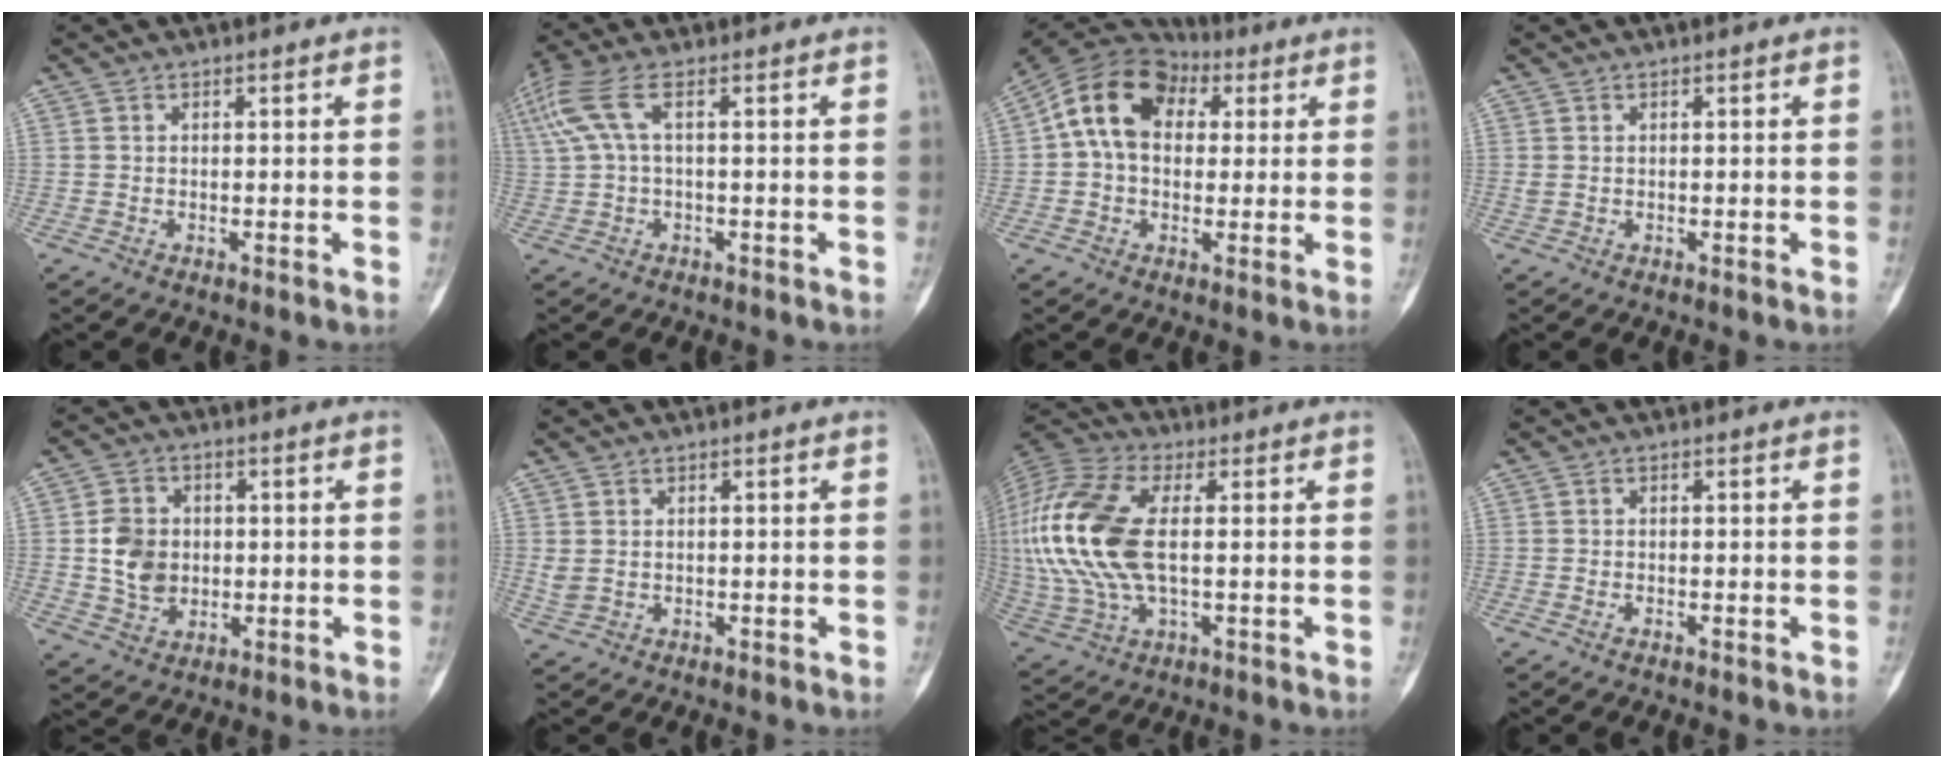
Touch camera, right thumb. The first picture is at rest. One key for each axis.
{"total": 6.9, "fx": 1.9, "fy": 1.9, "fz": 6.3, "tx": -0.191, "ty": 0.029, "tz": 0.042}
{"total": 14.2, "fx": 3.1, "fy": 10.3, "fz": 9.3, "tx": -0.145, "ty": 0.032, "tz": 0.043}
{"total": 0.6, "fx": 0.1, "fy": 0.4, "fz": 0.5, "tx": -0.013, "ty": 0.001, "tz": 0.007}
{"total": 8.3, "fx": 0.1, "fy": 6.7, "fz": 4.8, "tx": -0.063, "ty": -0.003, "tz": 0.006}
{"total": 1.8, "fx": 0.2, "fy": 1.3, "fz": 1.2, "tx": -0.029, "ty": 0.001, "tz": 0.010}
{"total": 21.2, "fx": 1.2, "fy": 10.9, "fz": 18.1, "tx": -0.420, "ty": 0.003, "tz": 0.021}
{"total": 0.6, "fx": -0.3, "fy": 0.3, "fz": 0.4, "tx": -0.011, "ty": 0.004, "tz": -0.005}